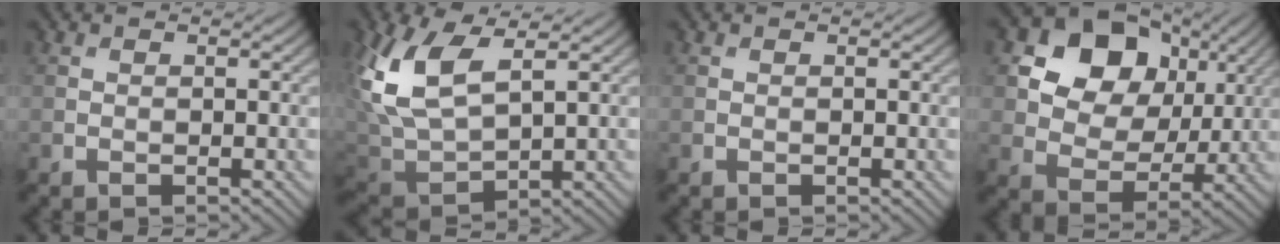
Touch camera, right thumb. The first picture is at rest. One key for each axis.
{"total": 11.2, "fx": 4.2, "fy": 5.8, "fz": 8.6, "tx": -0.224, "ty": 0.000, "tz": 0.084}
{"total": 0.0}
{"total": 13.4, "fx": 5.3, "fy": 10.0, "fz": 7.3, "tx": -0.152, "ty": 0.018, "tz": 0.093}